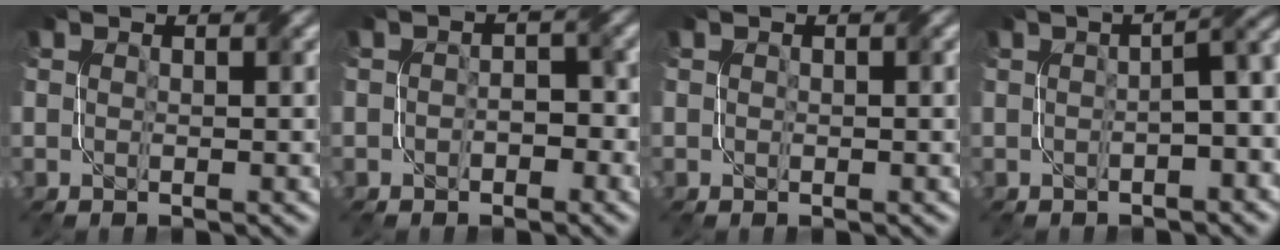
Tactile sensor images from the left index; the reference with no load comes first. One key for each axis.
{"total": 1.8, "fx": -0.9, "fy": 1.2, "fz": 1.0, "tx": -0.009, "ty": 0.006, "tz": -0.014}
{"total": 0.6, "fx": 0.3, "fy": 0.4, "fz": 0.3, "tx": -0.004, "ty": 0.001, "tz": 0.006}
{"total": 4.4, "fx": -0.4, "fy": 1.4, "fz": 4.1, "tx": -0.043, "ty": 0.012, "tz": -0.003}